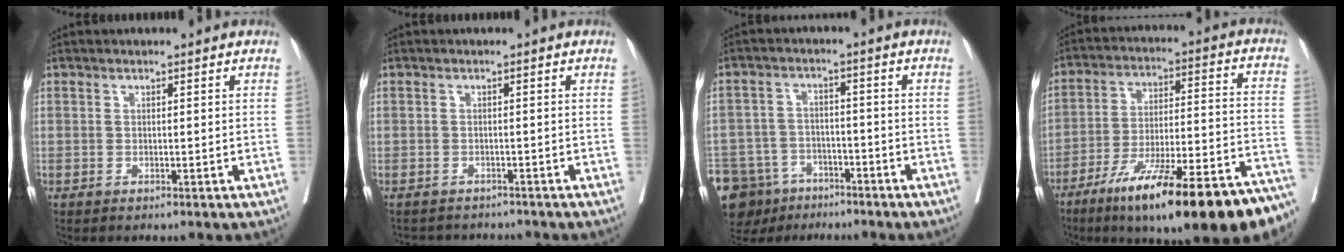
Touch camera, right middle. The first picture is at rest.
{"total": 4.3, "force": [-4.1, 1.5, -0.1], "torque": [0.007, -0.003, -0.056]}
{"total": 13.1, "force": [-9.2, 8.5, 3.9], "torque": [-0.094, 0.007, -0.138]}
{"total": 25.3, "force": [-17.8, 2.9, 17.8], "torque": [-0.197, 0.010, -0.281]}